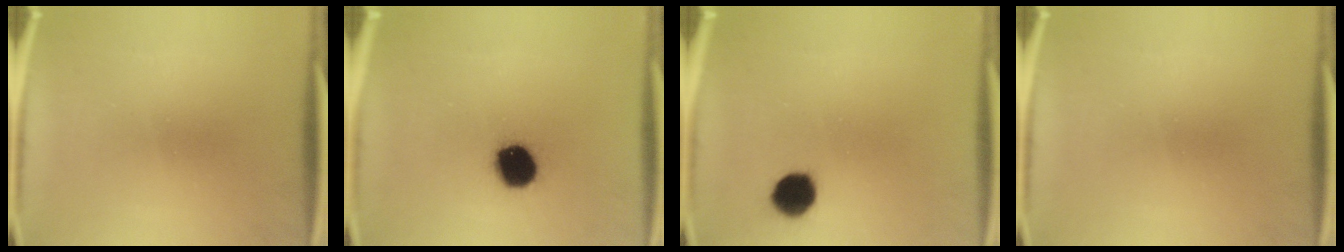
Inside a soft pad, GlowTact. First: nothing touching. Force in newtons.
{"total": 11.3}
{"total": 6.7}
{"total": 0.0}